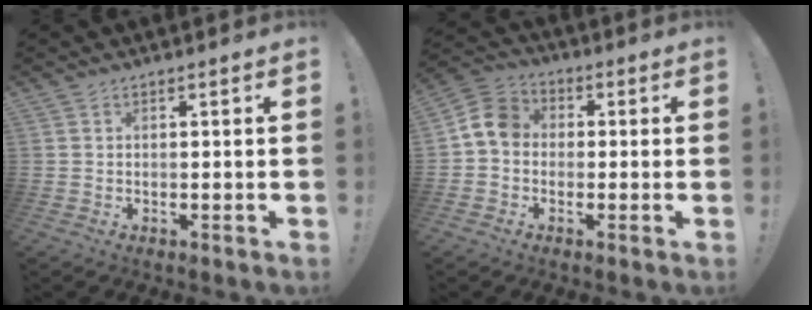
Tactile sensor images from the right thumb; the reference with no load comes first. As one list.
[{"total": 8.5, "force": [-0.3, 6.8, 5.0], "torque": [-0.090, 0.024, 0.001]}]